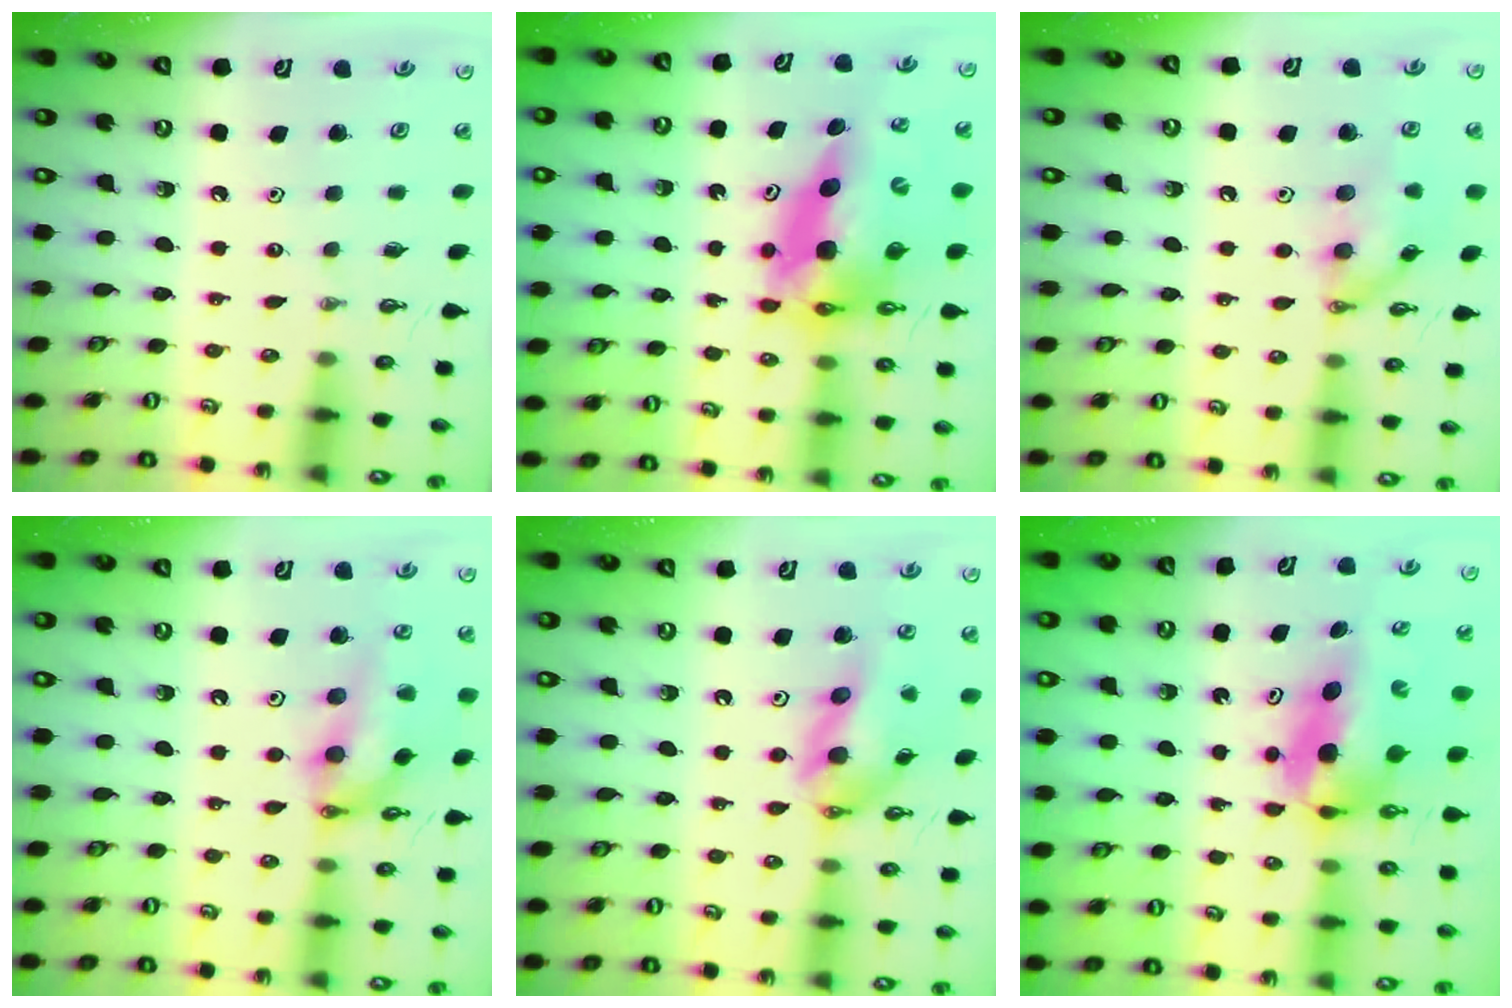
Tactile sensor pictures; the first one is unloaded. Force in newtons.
{"total": 13.9, "press": 13.8, "slide": 1.2}
{"total": 12.3, "press": 12.2, "slide": 1.3}
{"total": 16.2, "press": 15.4, "slide": 5.1}
{"total": 13.8, "press": 13.7, "slide": 2.1}
{"total": 6.1, "press": 6.0, "slide": 1.0}